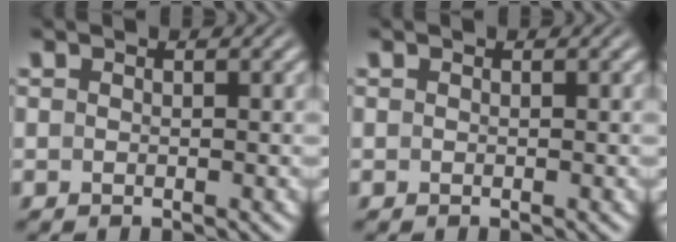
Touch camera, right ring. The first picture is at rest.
{"total": 0.0}